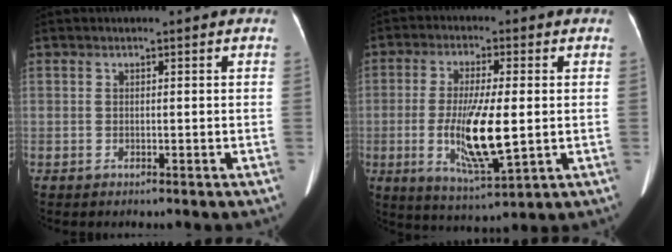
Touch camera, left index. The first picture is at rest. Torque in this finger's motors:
{"motor_torque": [0.98, -0.36, 0.36, 0.21]}